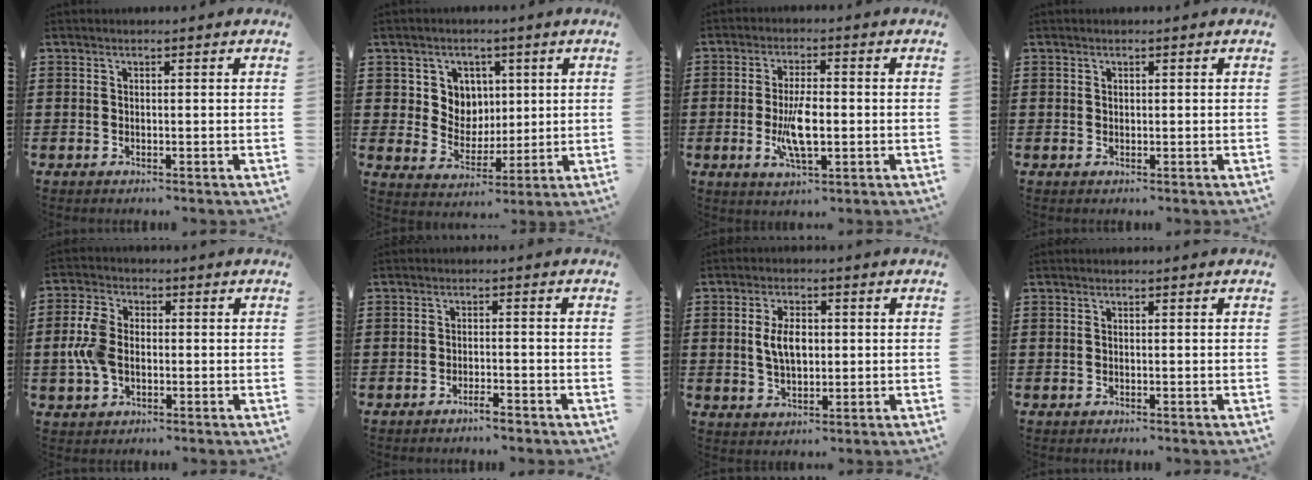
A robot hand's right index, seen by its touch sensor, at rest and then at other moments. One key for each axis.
{"total": 6.0, "fx": 2.3, "fy": 5.4, "fz": 1.0, "tx": -0.043, "ty": 0.008, "tz": 0.040}
{"total": 7.2, "fx": -1.1, "fy": 2.6, "fz": 6.6, "tx": -0.140, "ty": -0.007, "tz": -0.025}
{"total": 0.6, "fx": 0.3, "fy": 0.5, "fz": 0.1, "tx": -0.003, "ty": 0.004, "tz": 0.005}
{"total": 6.5, "fx": -0.8, "fy": 4.4, "fz": 4.7, "tx": -0.122, "ty": -0.001, "tz": -0.021}
{"total": 2.1, "fx": -1.9, "fy": 0.2, "fz": 1.0, "tx": -0.018, "ty": 0.002, "tz": -0.036}
{"total": 5.2, "fx": 0.4, "fy": 2.9, "fz": 4.3, "tx": -0.088, "ty": 0.005, "tz": 0.001}
{"total": 0.0}